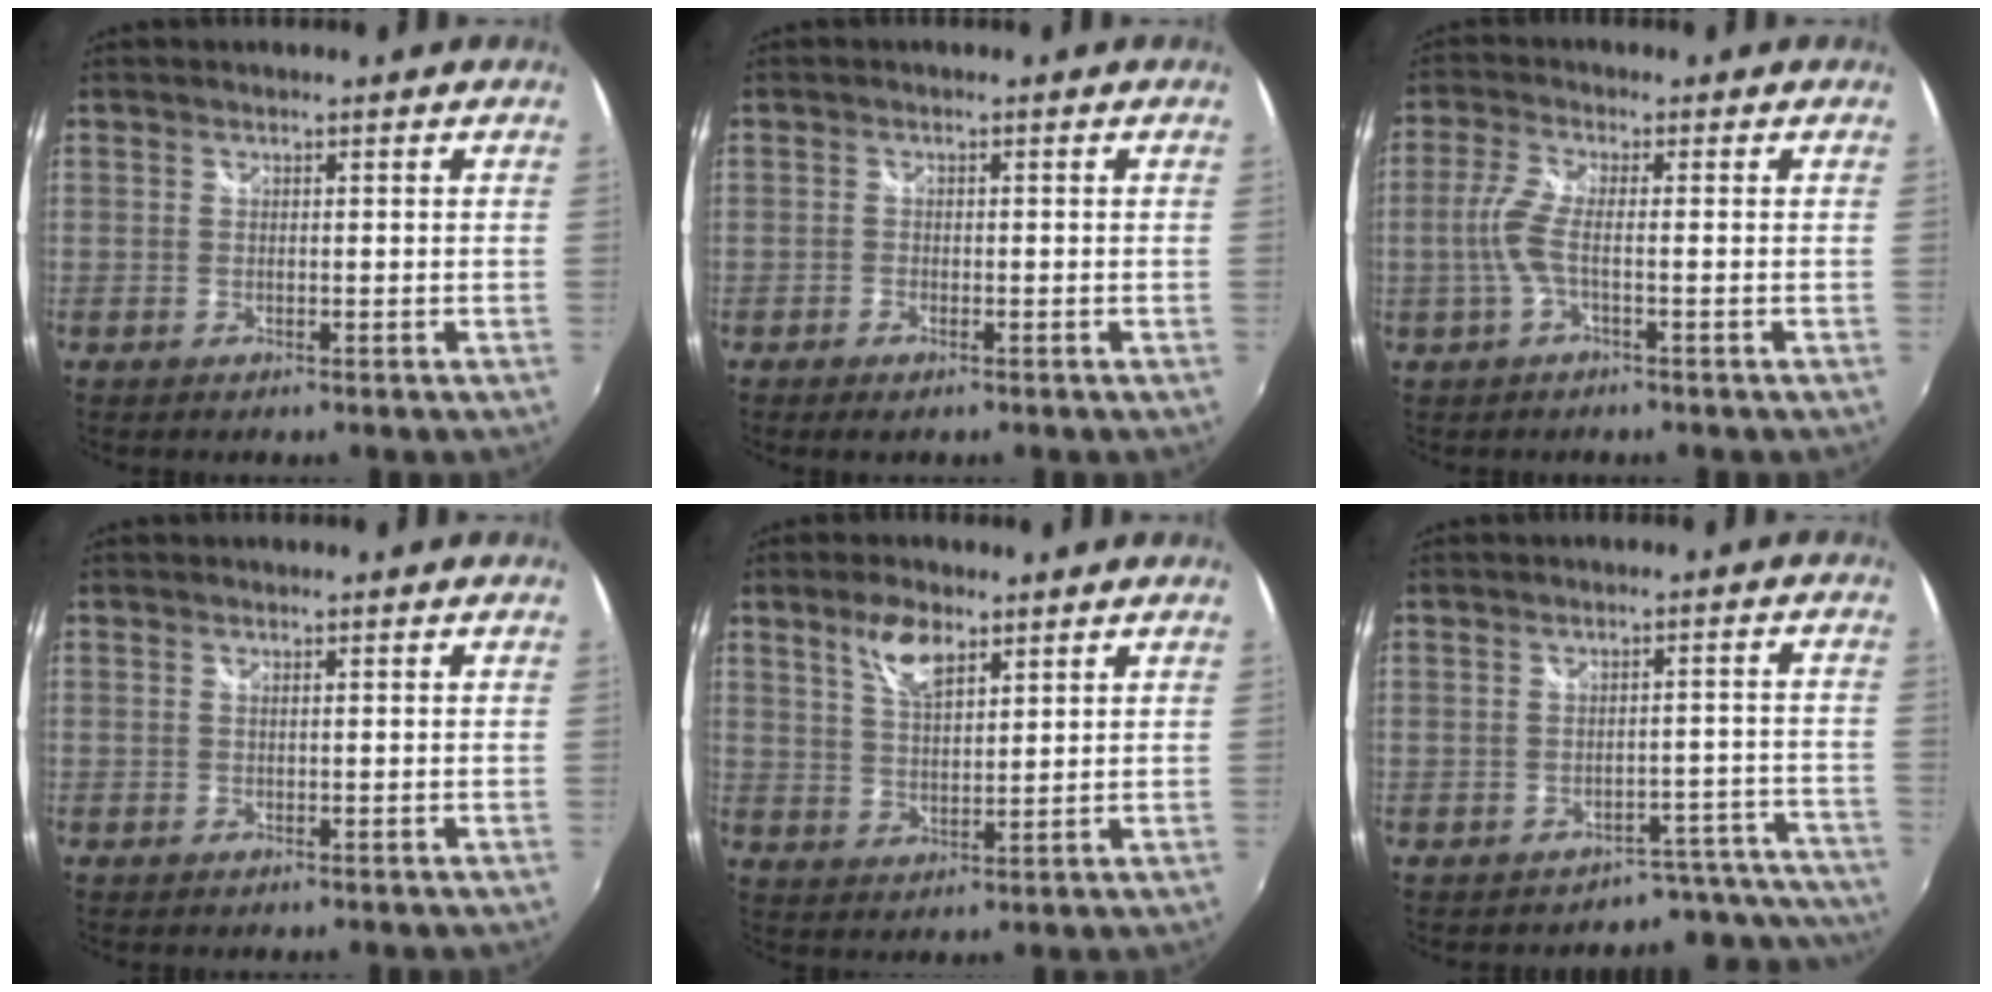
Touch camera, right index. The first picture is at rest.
{"total": 1.7, "force": [-1.2, 0.8, 0.9], "torque": [-0.023, -0.003, -0.024]}
{"total": 4.8, "force": [-1.2, 0.5, 4.6], "torque": [-0.111, -0.002, -0.022]}
{"total": 0.0}
{"total": 6.5, "force": [4.0, 2.6, 4.5], "torque": [-0.080, 0.008, 0.078]}
{"total": 10.2, "force": [-9.6, 3.6, -0.5], "torque": [0.039, 0.057, -0.113]}